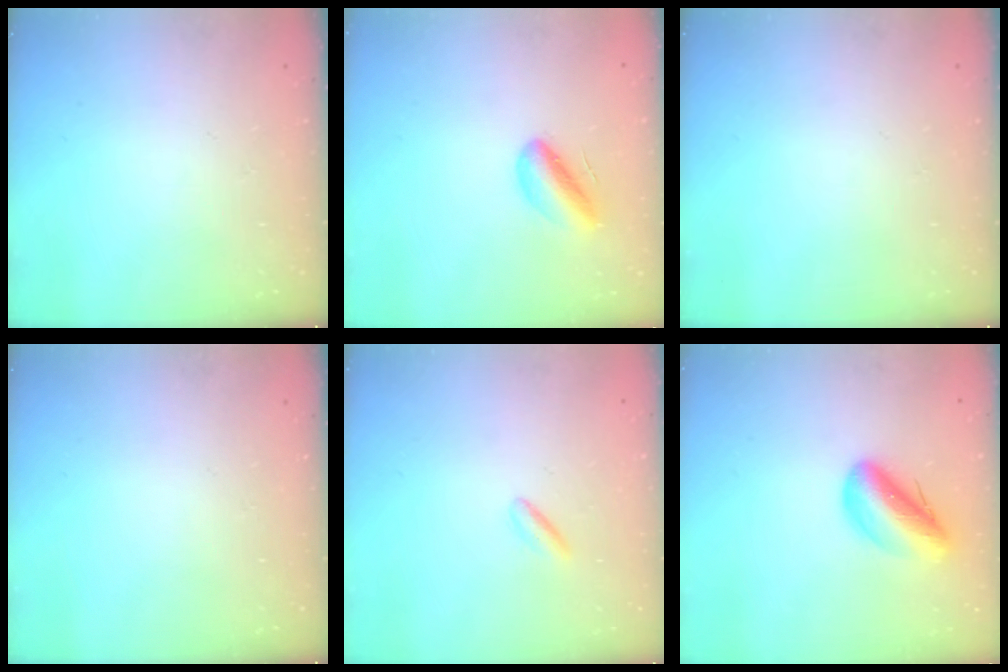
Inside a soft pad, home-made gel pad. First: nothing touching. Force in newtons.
{"total": 7.0, "press": 6.8, "slide": 1.6}
{"total": 0.0}
{"total": 0.0}
{"total": 2.7, "press": 2.5, "slide": 1.2}
{"total": 10.2, "press": 10.1, "slide": 1.6}